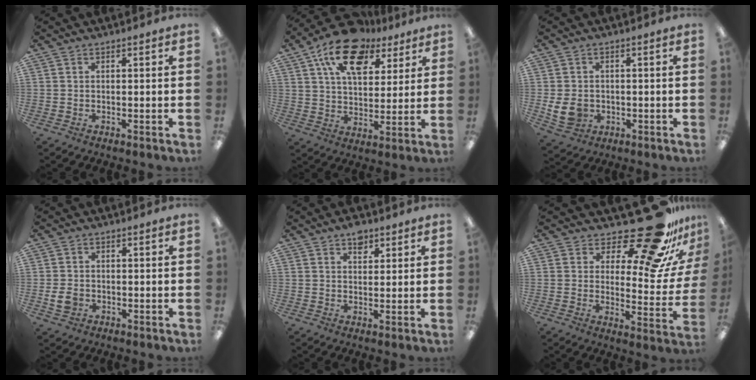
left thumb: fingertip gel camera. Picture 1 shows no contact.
{"total": 16.2, "force": [10.1, 8.9, 9.1], "torque": [-0.158, -0.042, 0.183]}
{"total": 6.2, "force": [-1.0, 5.2, 3.2], "torque": [-0.076, 0.002, -0.017]}
{"total": 3.8, "force": [-0.9, 3.1, 2.1], "torque": [-0.040, 0.006, -0.015]}
{"total": 4.3, "force": [2.8, 2.5, 2.0], "torque": [-0.014, -0.011, 0.047]}
{"total": 21.1, "force": [16.6, 6.2, 11.4], "torque": [-0.146, -0.130, 0.268]}